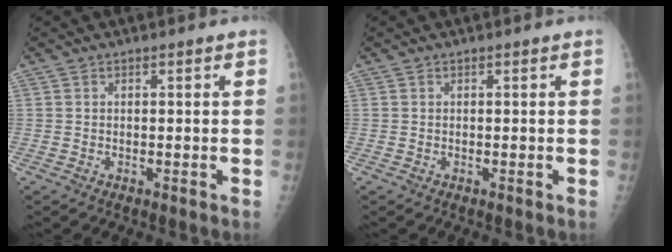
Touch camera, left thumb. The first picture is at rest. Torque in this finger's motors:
{"motor_torque": [0.00, 0.00, -0.01, -0.02, 0.00]}